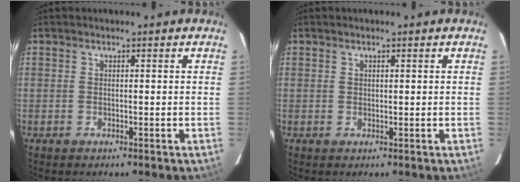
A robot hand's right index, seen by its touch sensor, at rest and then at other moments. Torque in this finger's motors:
{"motor_torque": [-0.15, -0.06, -0.04, 0.00]}